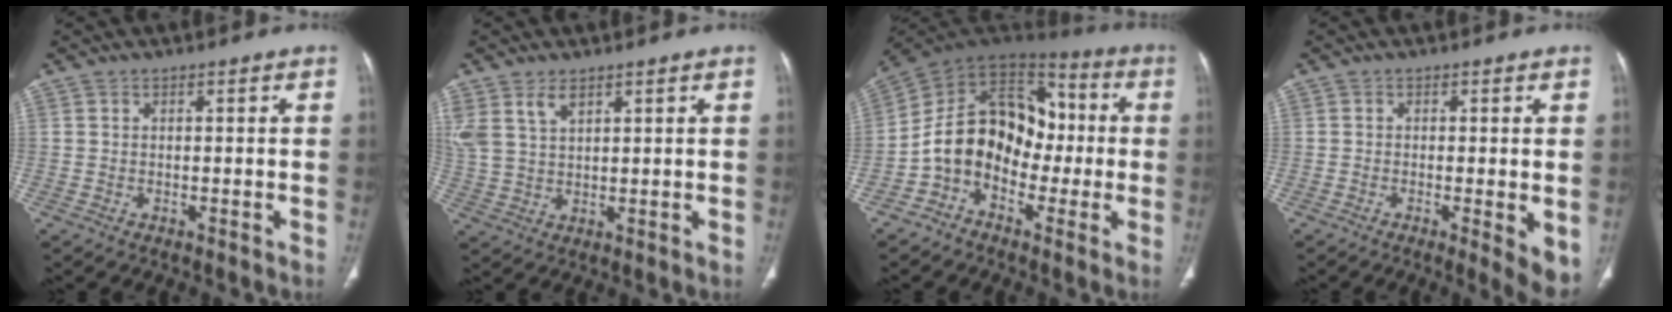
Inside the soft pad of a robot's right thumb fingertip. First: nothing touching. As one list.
[{"total": 5.4, "force": [3.3, 2.7, 3.3], "torque": [-0.066, -0.009, 0.076]}, {"total": 15.7, "force": [-3.3, 11.9, 9.7], "torque": [-0.126, 0.064, -0.069]}, {"total": 5.8, "force": [-1.3, 1.3, 5.5], "torque": [-0.078, -0.016, -0.022]}]